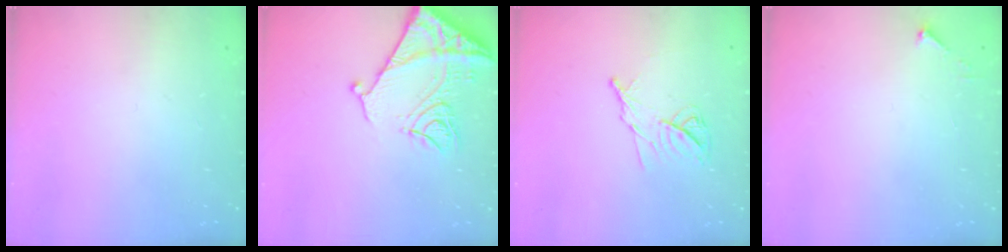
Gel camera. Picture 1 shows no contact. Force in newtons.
{"total": 15.7, "press": 15.6, "slide": 1.7}
{"total": 10.0, "press": 10.0, "slide": 0.1}
{"total": 2.5, "press": 2.5, "slide": 0.3}